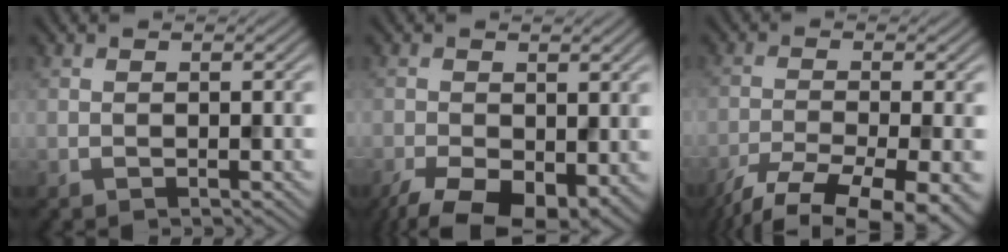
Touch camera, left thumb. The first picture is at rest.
{"total": 10.0, "force": [-5.1, 5.1, 6.9], "torque": [-0.136, -0.043, -0.076]}
{"total": 11.2, "force": [-7.9, 2.9, 7.3], "torque": [-0.138, -0.030, -0.115]}